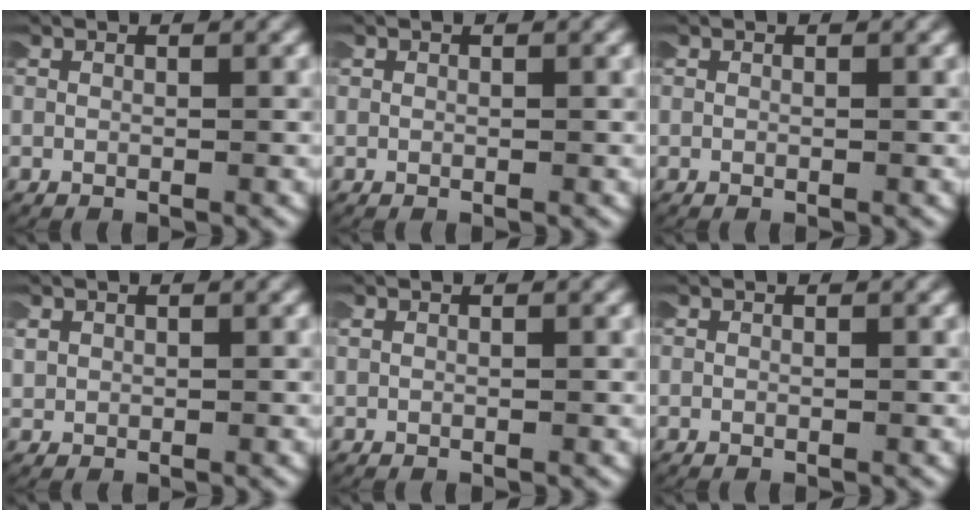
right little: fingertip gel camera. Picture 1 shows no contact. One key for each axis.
{"total": 0.0}
{"total": 0.0}
{"total": 1.4, "fx": 0.3, "fy": 1.3, "fz": 0.5, "tx": -0.027, "ty": -0.001, "tz": 0.010}
{"total": 0.0}
{"total": 0.0}